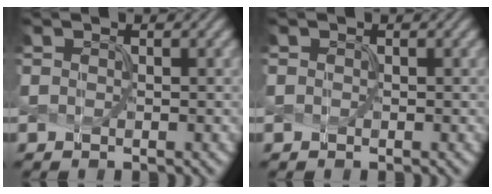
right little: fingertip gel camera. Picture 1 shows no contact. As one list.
[{"total": 0.6, "force": [-0.1, -0.2, -0.5], "torque": [0.006, 0.002, 0.006]}]